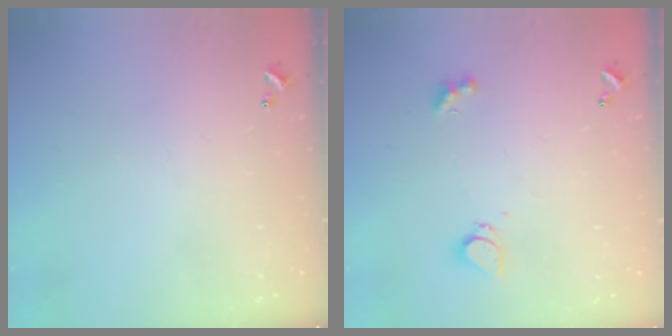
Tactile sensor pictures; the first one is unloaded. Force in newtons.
{"total": 2.1, "press": 2.0, "slide": 0.6}